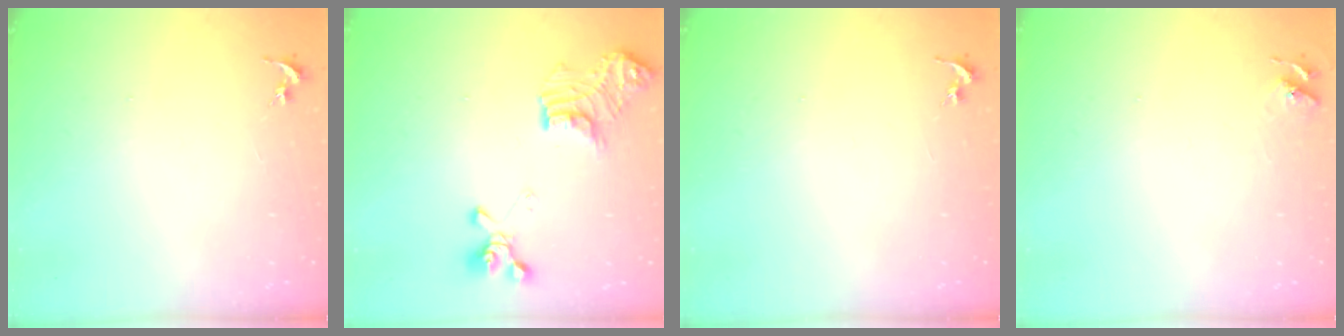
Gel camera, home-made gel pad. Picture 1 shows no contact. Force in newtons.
{"total": 18.7, "press": 18.6, "slide": 1.6}
{"total": 0.0}
{"total": 5.8, "press": 5.8, "slide": 0.7}